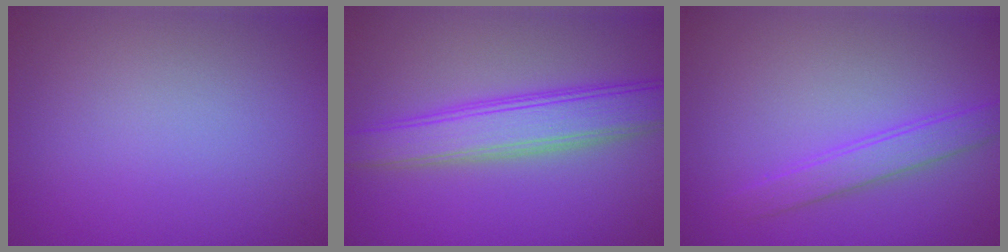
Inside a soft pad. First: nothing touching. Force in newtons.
{"total": 5.4, "press": 5.3, "slide": 0.3}
{"total": 2.3, "press": 2.3, "slide": 0.0}